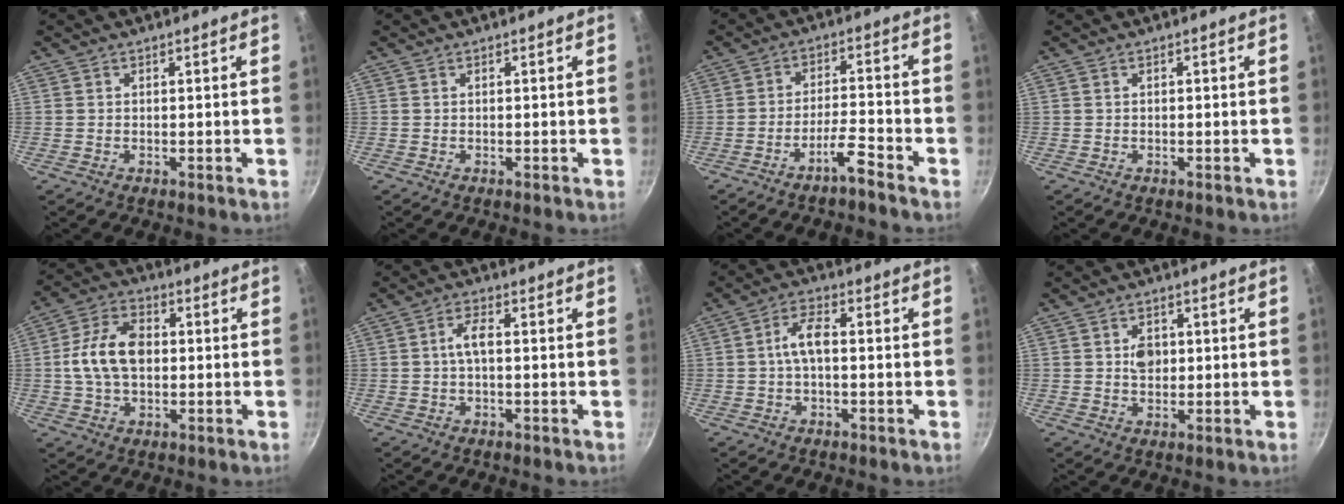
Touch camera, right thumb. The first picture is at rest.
{"total": 0.0}
{"total": 5.2, "force": [-4.0, 0.4, 3.3], "torque": [-0.065, 0.035, -0.071]}
{"total": 0.0}
{"total": 11.4, "force": [0.3, 7.6, 8.4], "torque": [-0.140, 0.023, -0.005]}
{"total": 3.6, "force": [-0.1, 1.4, 3.3], "torque": [-0.073, 0.013, -0.005]}
{"total": 5.3, "force": [-0.2, 2.5, 4.7], "torque": [-0.089, 0.024, -0.008]}
{"total": 3.9, "force": [0.5, 3.0, 2.4], "torque": [-0.019, -0.004, 0.005]}